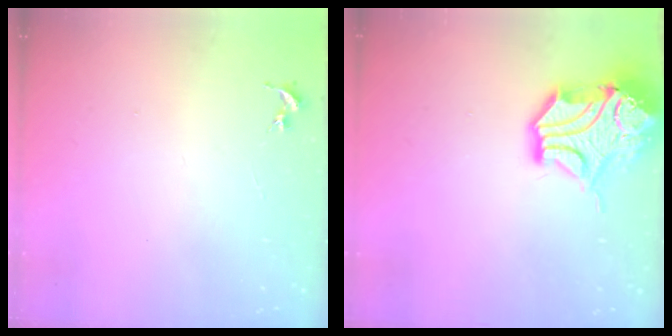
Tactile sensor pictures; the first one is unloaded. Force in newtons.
{"total": 15.9, "press": 15.8, "slide": 2.3}